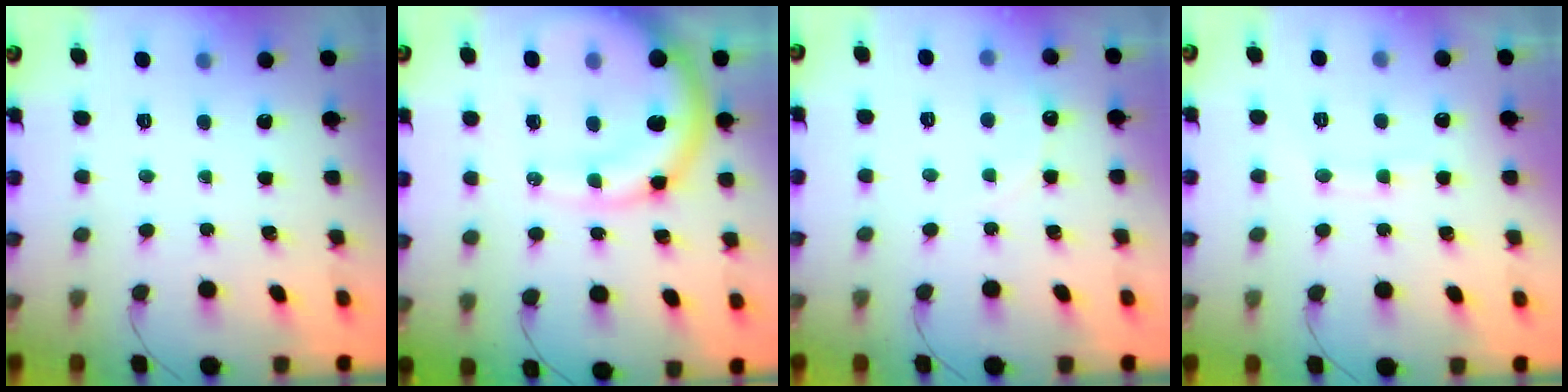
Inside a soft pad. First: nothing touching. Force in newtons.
{"total": 14.9, "press": 14.5, "slide": 3.5}
{"total": 3.8, "press": 3.6, "slide": 0.9}
{"total": 8.3, "press": 8.2, "slide": 1.3}